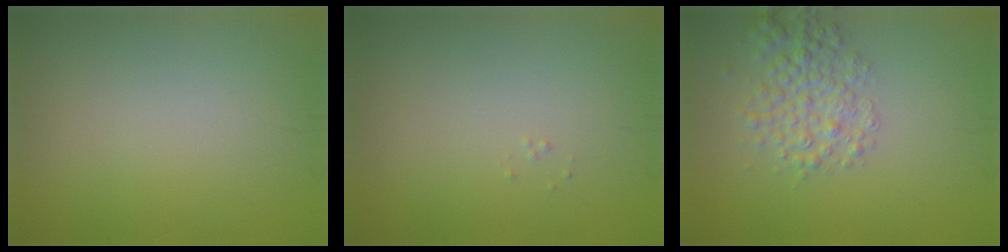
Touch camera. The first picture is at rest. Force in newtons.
{"total": 0.0}
{"total": 3.9, "press": 3.9, "slide": 0.1}